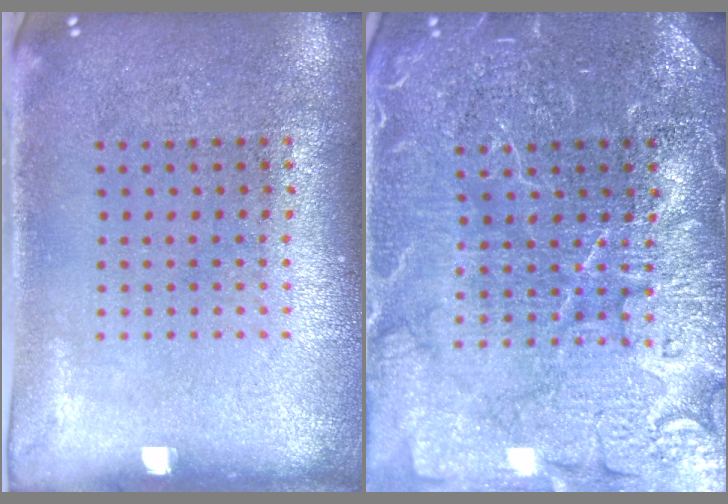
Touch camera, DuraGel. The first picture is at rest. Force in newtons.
{"total": 5.4, "press": 5.3, "slide": 0.8}